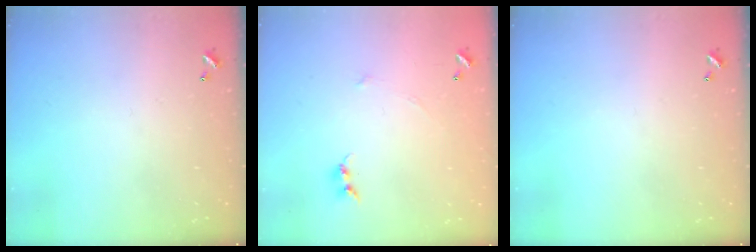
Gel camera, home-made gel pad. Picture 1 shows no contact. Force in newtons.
{"total": 4.7, "press": 4.7, "slide": 0.7}
{"total": 0.0}